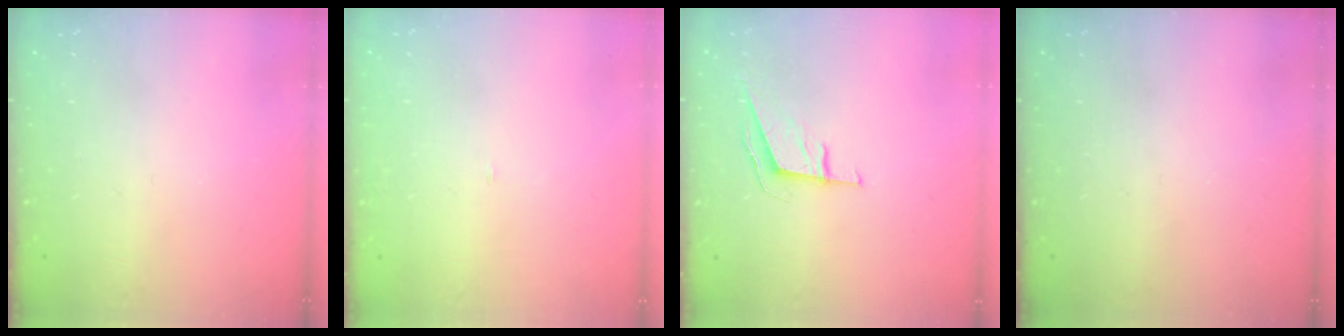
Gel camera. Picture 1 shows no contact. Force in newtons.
{"total": 2.1, "press": 2.1, "slide": 0.1}
{"total": 5.9, "press": 5.7, "slide": 1.3}
{"total": 0.0}